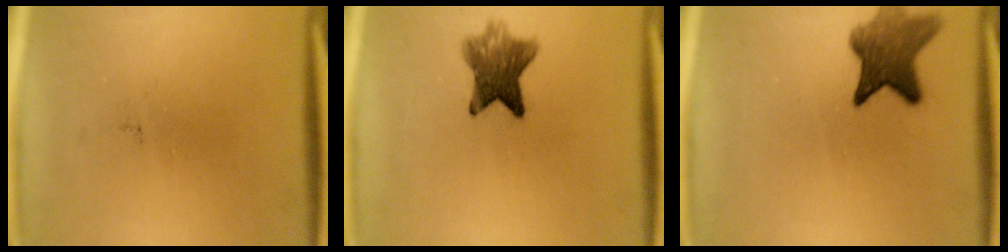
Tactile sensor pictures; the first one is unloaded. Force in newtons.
{"total": 7.0}
{"total": 7.1}